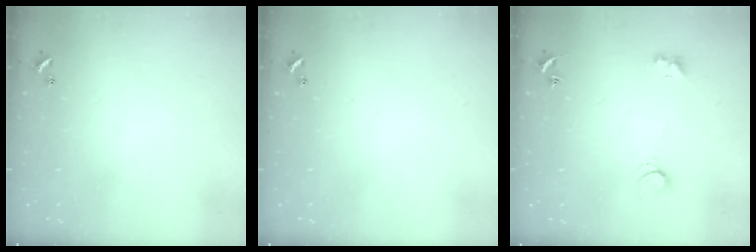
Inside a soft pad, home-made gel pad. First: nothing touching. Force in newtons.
{"total": 0.0}
{"total": 4.0, "press": 3.9, "slide": 0.8}